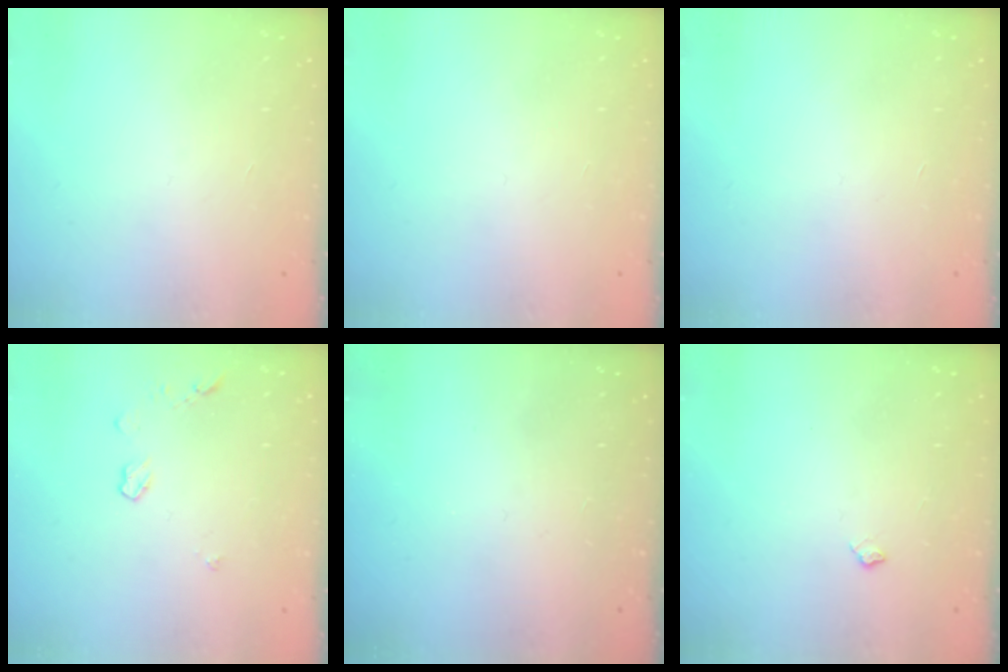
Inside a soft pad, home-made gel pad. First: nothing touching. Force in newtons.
{"total": 0.0}
{"total": 0.0}
{"total": 3.8, "press": 3.8, "slide": 0.5}
{"total": 0.0}
{"total": 4.4, "press": 4.3, "slide": 0.7}